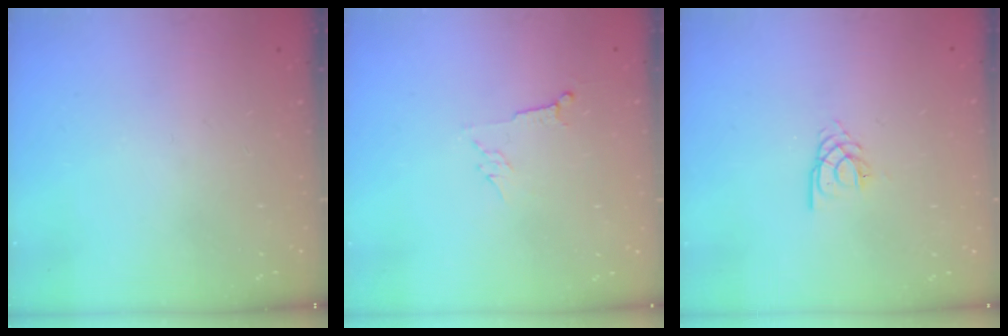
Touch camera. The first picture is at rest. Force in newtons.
{"total": 4.0, "press": 4.0, "slide": 0.7}
{"total": 2.1, "press": 2.1, "slide": 0.3}